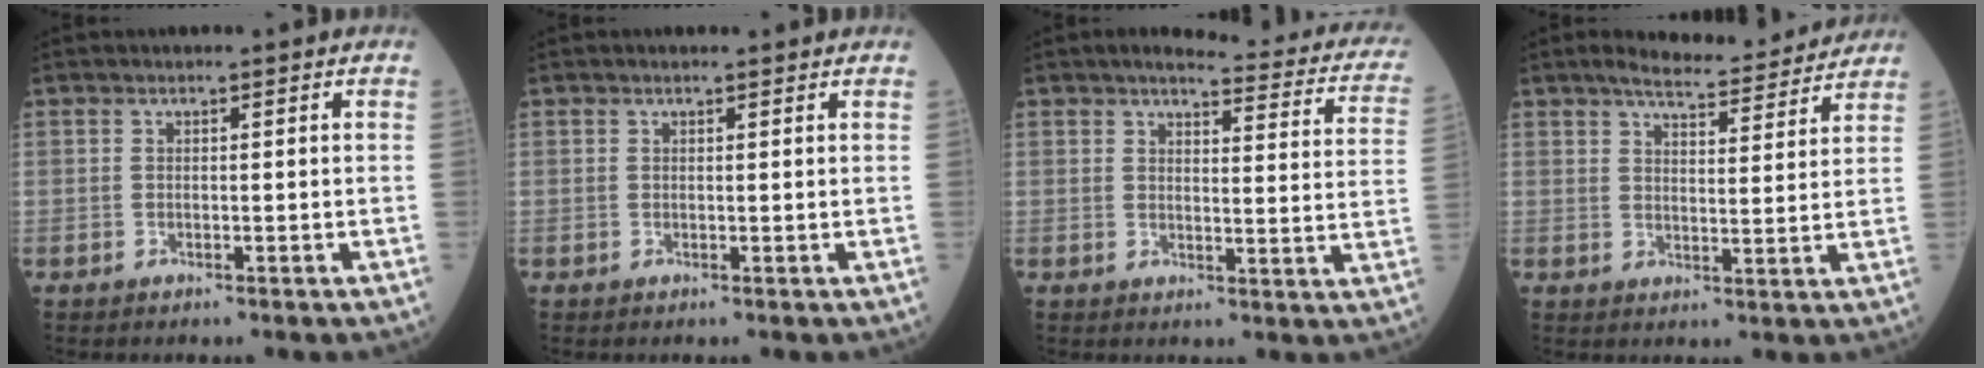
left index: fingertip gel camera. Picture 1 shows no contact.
{"total": 0.9, "force": [0.9, 0.1, 0.3], "torque": [-0.013, 0.003, 0.008]}
{"total": 15.5, "force": [13.5, 3.2, 7.0], "torque": [-0.061, -0.028, 0.127]}
{"total": 10.1, "force": [9.5, 1.4, 3.2], "torque": [-0.046, 0.006, 0.119]}